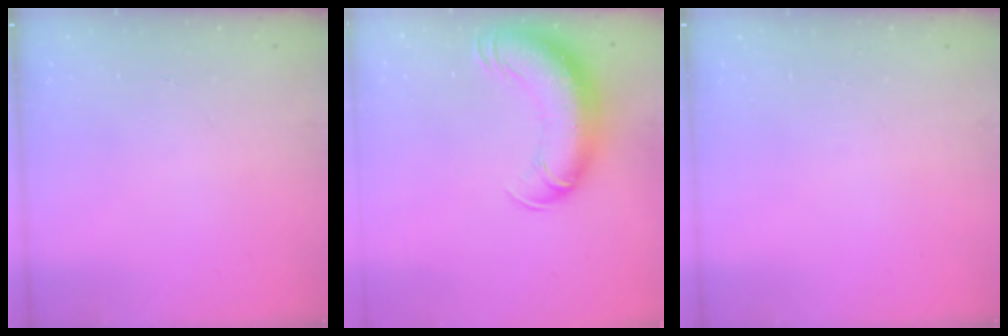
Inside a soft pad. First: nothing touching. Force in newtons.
{"total": 16.3, "press": 15.9, "slide": 3.9}
{"total": 0.0}